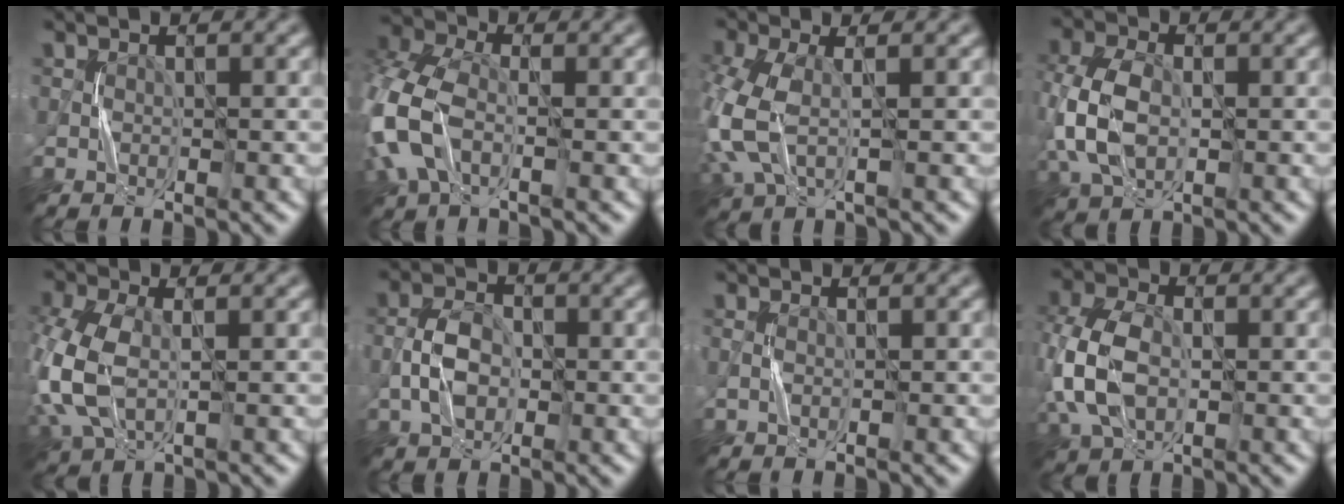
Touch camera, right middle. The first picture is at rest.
{"total": 8.4, "force": [-2.0, 5.4, 6.2], "torque": [-0.186, -0.004, -0.053]}
{"total": 5.8, "force": [-0.5, 3.0, 4.9], "torque": [-0.142, 0.000, -0.016]}
{"total": 6.5, "force": [-0.6, 4.2, 4.8], "torque": [-0.126, 0.002, -0.015]}
{"total": 7.2, "force": [-0.5, 4.3, 5.8], "torque": [-0.158, 0.000, -0.014]}
{"total": 3.7, "force": [-0.8, 2.4, 2.7], "torque": [-0.055, 0.007, -0.018]}
{"total": 0.8, "force": [-0.2, 0.3, 0.7], "torque": [-0.021, 0.001, -0.006]}
{"total": 7.3, "force": [-0.8, 4.8, 5.4], "torque": [-0.139, 0.005, -0.022]}